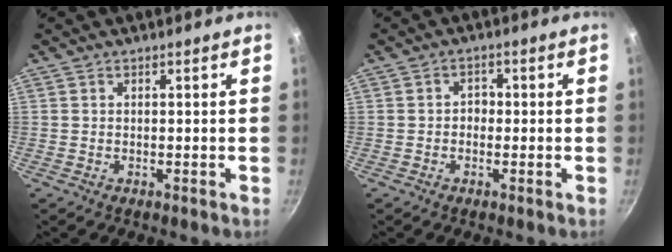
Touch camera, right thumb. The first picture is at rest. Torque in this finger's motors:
{"motor_torque": [-0.62, 0.16, 0.21, 0.15, 0.03]}